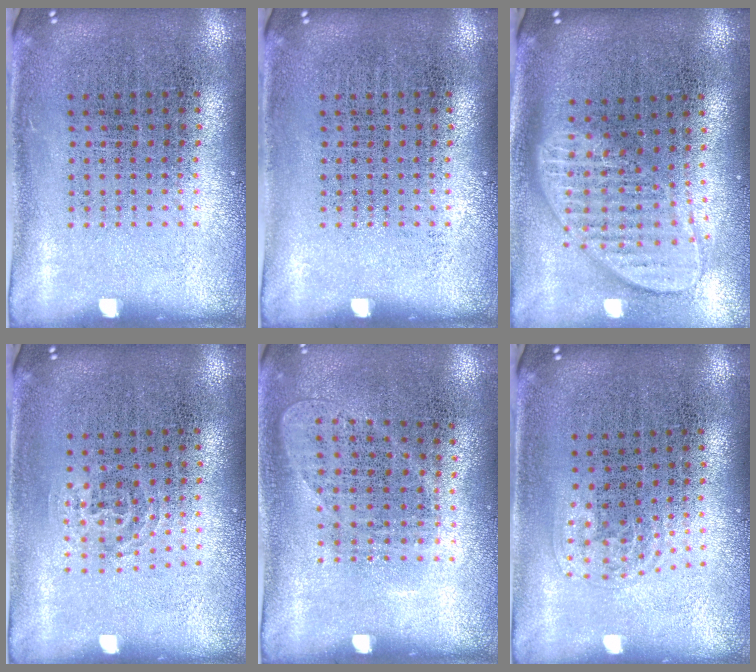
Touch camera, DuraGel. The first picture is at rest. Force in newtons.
{"total": 0.0}
{"total": 2.1, "press": 1.6, "slide": 1.4}
{"total": 0.9, "press": 0.6, "slide": 0.7}
{"total": 0.9, "press": 0.8, "slide": 0.4}
{"total": 0.9, "press": 0.6, "slide": 0.7}